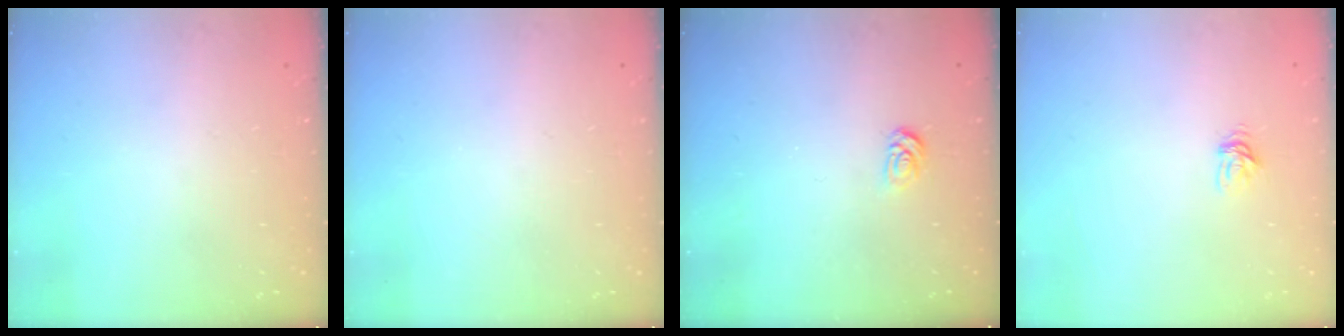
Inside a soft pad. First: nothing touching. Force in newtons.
{"total": 0.0}
{"total": 3.3, "press": 3.3, "slide": 0.4}
{"total": 3.8, "press": 3.8, "slide": 0.5}